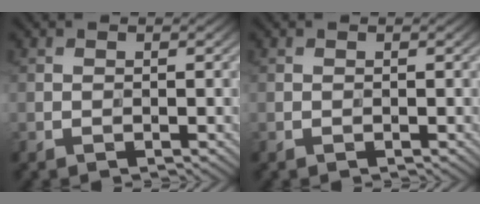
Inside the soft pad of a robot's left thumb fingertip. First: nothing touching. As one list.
[{"total": 0.0}]